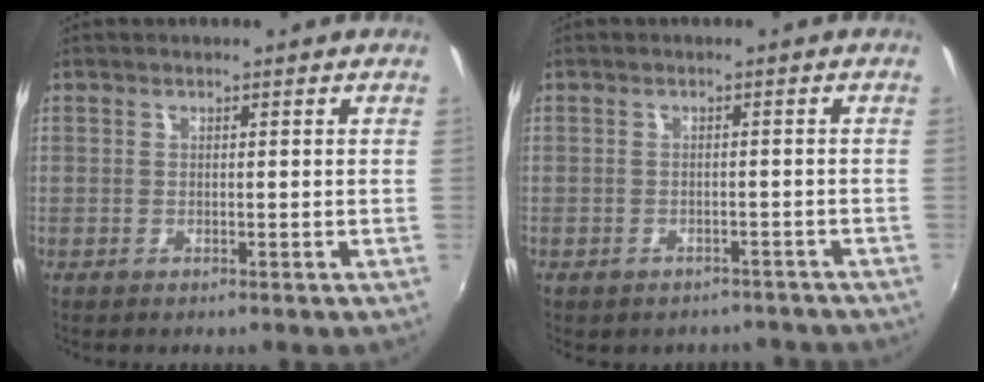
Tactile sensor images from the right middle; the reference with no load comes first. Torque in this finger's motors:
{"motor_torque": [1.05, -1.09, 0.18, 0.07]}